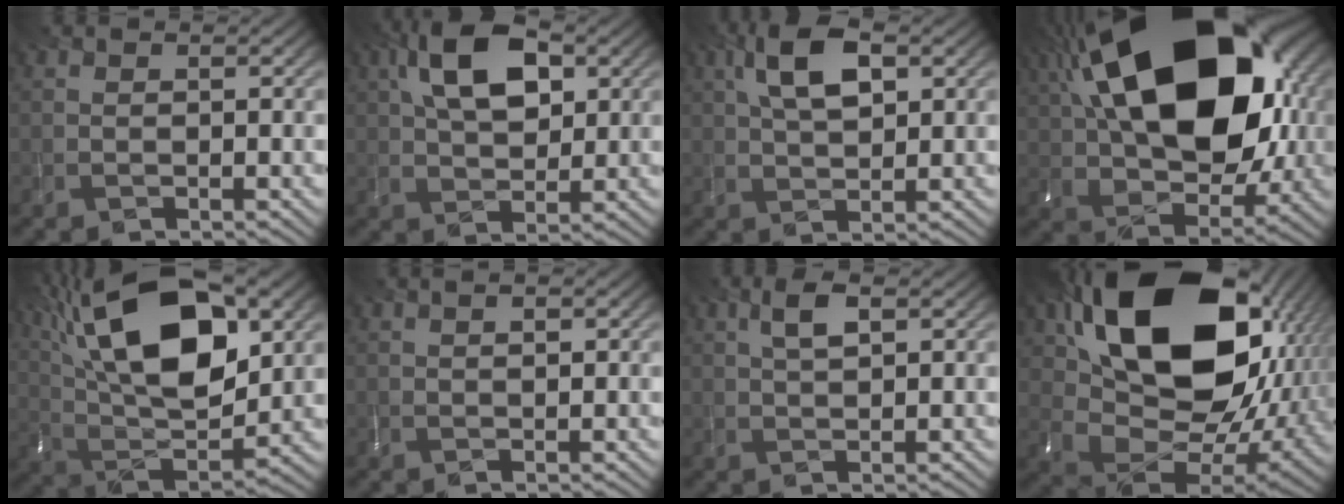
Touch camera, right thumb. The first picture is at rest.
{"total": 9.9, "force": [3.3, 5.5, 7.6], "torque": [-0.153, 0.014, 0.055]}
{"total": 7.4, "force": [2.7, 3.5, 6.0], "torque": [-0.129, 0.010, 0.047]}
{"total": 22.3, "force": [6.6, 13.7, 16.3], "torque": [-0.321, 0.042, 0.110]}
{"total": 19.2, "force": [7.6, 9.3, 14.9], "torque": [-0.288, 0.031, 0.111]}
{"total": 1.6, "force": [0.6, 0.6, 1.4], "torque": [-0.027, 0.004, 0.010]}
{"total": 3.2, "force": [1.4, 1.2, 2.7], "torque": [-0.060, 0.007, 0.026]}
{"total": 21.2, "force": [7.4, 14.2, 13.8], "torque": [-0.275, -0.019, 0.166]}